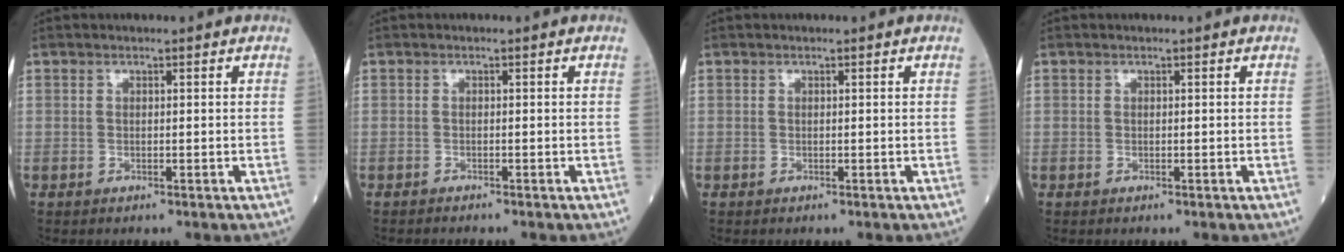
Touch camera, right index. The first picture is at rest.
{"total": 1.3, "force": [-1.2, -0.2, 0.4], "torque": [-0.007, 0.001, -0.017]}
{"total": 0.0}
{"total": 0.0}